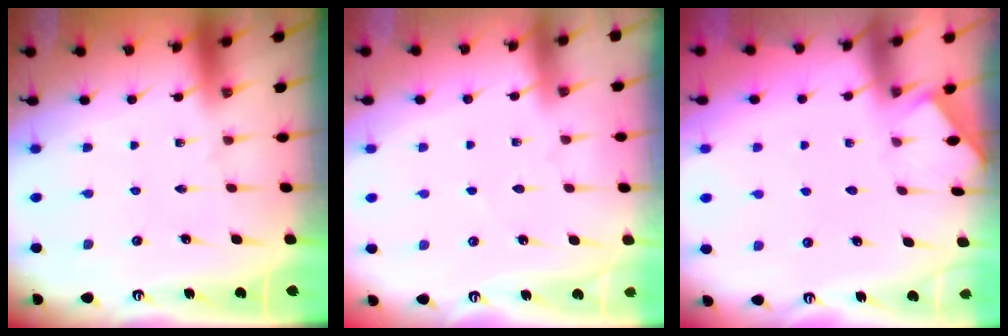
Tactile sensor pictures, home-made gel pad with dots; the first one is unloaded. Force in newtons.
{"total": 2.7, "press": 2.6, "slide": 0.3}
{"total": 1.2, "press": 1.2, "slide": 0.2}